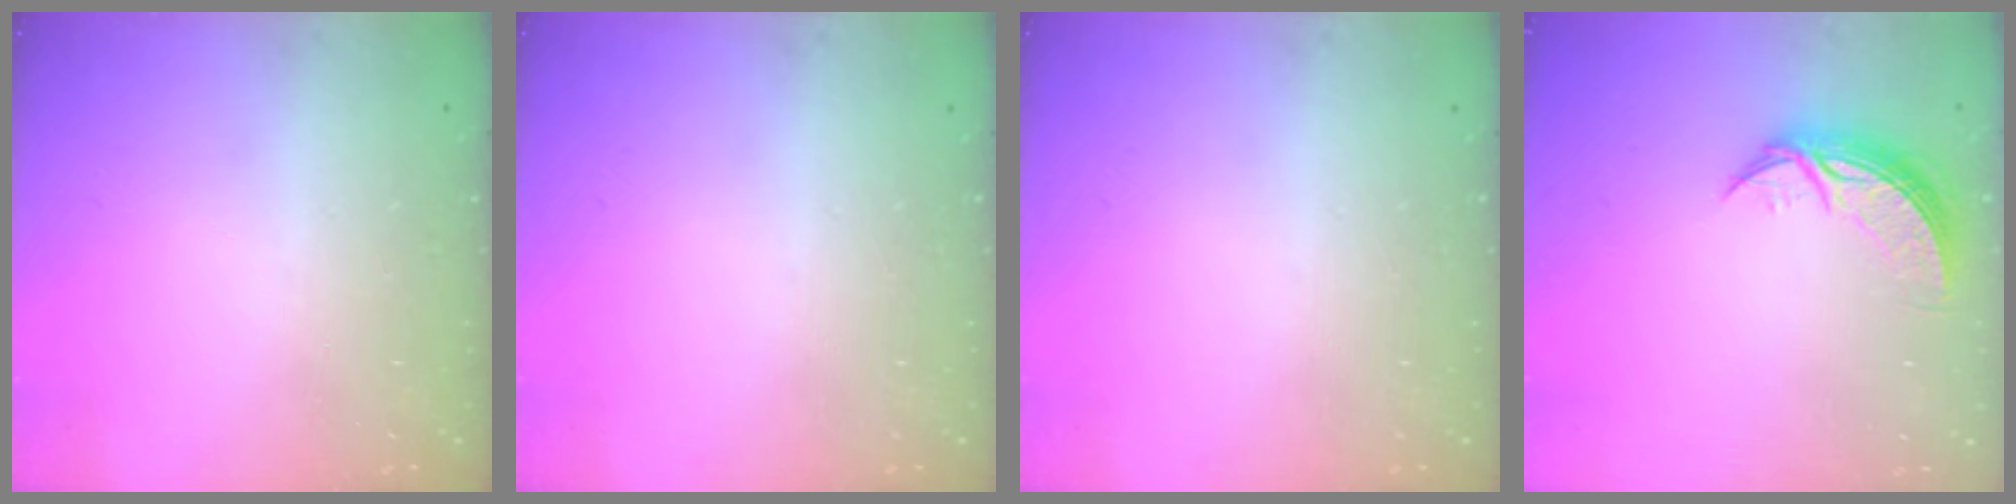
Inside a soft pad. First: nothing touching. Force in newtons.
{"total": 0.0}
{"total": 0.0}
{"total": 8.2, "press": 8.2, "slide": 0.3}